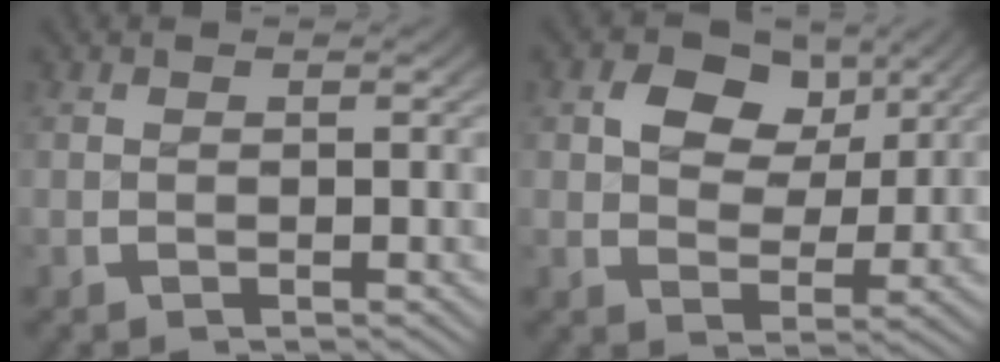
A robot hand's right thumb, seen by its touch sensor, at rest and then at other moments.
{"total": 5.2, "force": [1.9, 3.8, 2.9], "torque": [-0.051, -0.014, 0.032]}